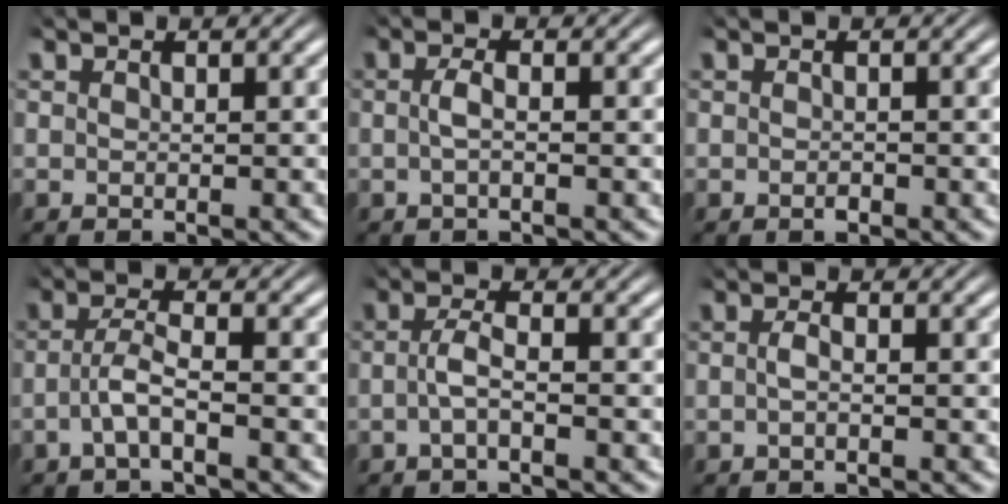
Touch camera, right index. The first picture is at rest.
{"total": 1.4, "force": [-0.5, -0.1, 1.3], "torque": [-0.031, -0.006, -0.007]}
{"total": 0.6, "force": [-0.5, 0.1, 0.3], "torque": [-0.005, -0.006, -0.006]}
{"total": 2.7, "force": [-1.7, 0.3, 2.1], "torque": [-0.045, -0.003, -0.030]}
{"total": 2.0, "force": [-1.1, 0.0, 1.7], "torque": [-0.039, -0.003, -0.018]}
{"total": 1.1, "force": [-0.6, -0.1, 0.9], "torque": [-0.023, -0.007, -0.008]}